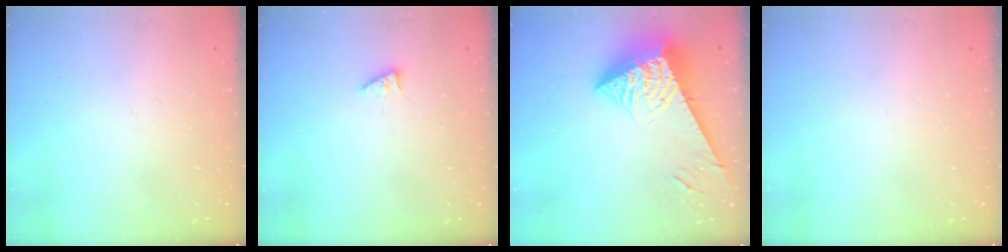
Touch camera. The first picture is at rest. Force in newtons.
{"total": 1.6, "press": 1.5, "slide": 0.3}
{"total": 8.6, "press": 8.5, "slide": 0.9}
{"total": 0.0}